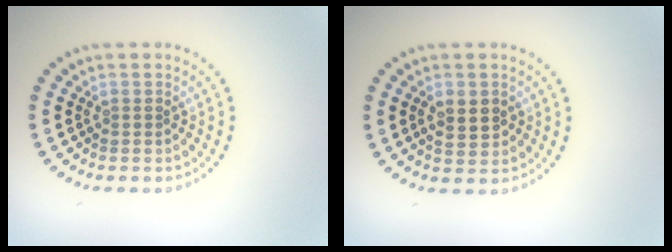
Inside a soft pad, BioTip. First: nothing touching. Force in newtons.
{"total": 2.6, "press": 2.6, "slide": 0.1}